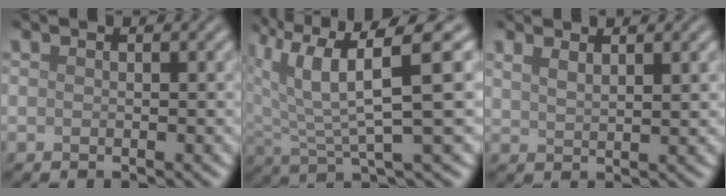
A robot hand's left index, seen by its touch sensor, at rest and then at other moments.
{"total": 7.8, "force": [3.3, 2.0, 6.8], "torque": [-0.133, 0.007, 0.060]}
{"total": 1.9, "force": [1.4, 0.5, 1.1], "torque": [-0.016, 0.001, 0.025]}